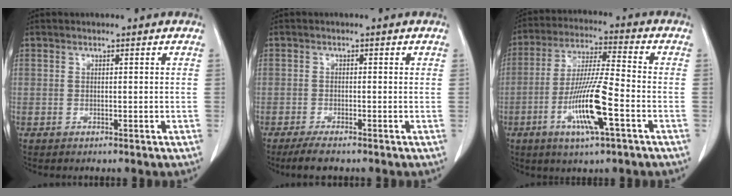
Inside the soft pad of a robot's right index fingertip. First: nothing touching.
{"total": 2.7, "force": [-2.1, 0.8, 1.5], "torque": [-0.036, -0.005, -0.035]}
{"total": 12.5, "force": [-4.6, 0.7, 11.7], "torque": [-0.229, -0.011, -0.086]}